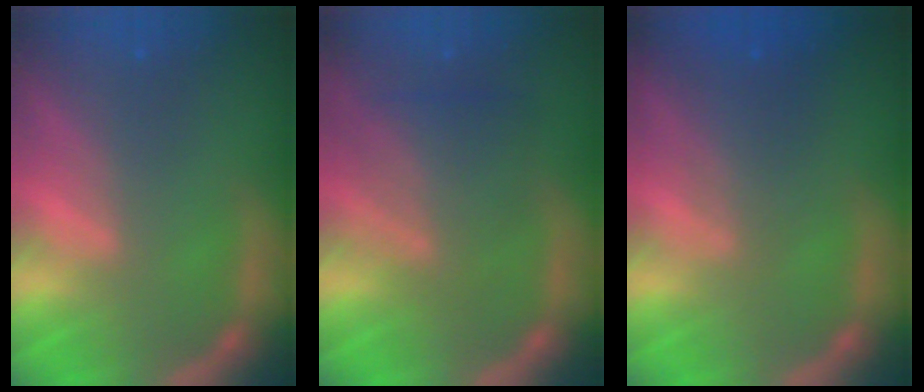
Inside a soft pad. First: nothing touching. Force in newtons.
{"total": 5.1}
{"total": 3.0}